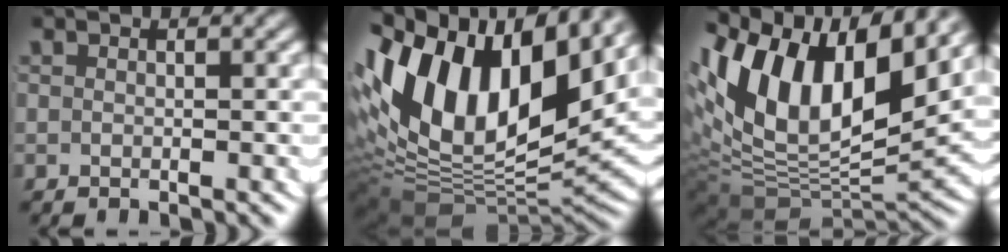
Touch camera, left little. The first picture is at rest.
{"total": 20.4, "force": [3.2, 12.7, 15.7], "torque": [-0.279, 0.007, 0.046]}
{"total": 16.9, "force": [1.3, 11.0, 12.7], "torque": [-0.245, -0.034, 0.037]}